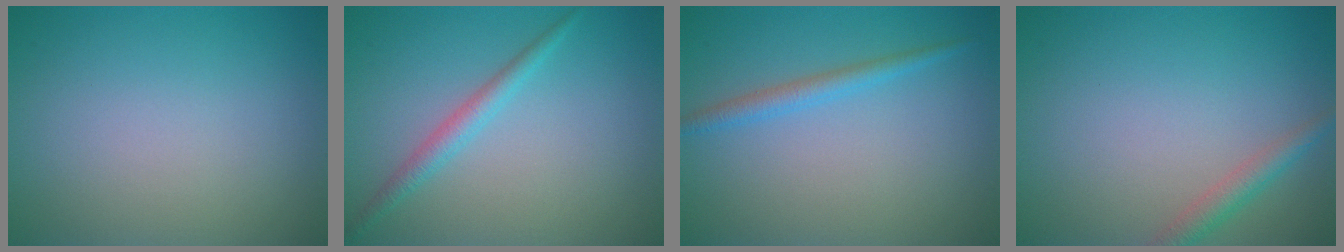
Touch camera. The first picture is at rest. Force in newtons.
{"total": 1.9, "press": 1.9, "slide": 0.0}
{"total": 1.8, "press": 1.8, "slide": 0.1}
{"total": 2.0, "press": 2.0, "slide": 0.1}